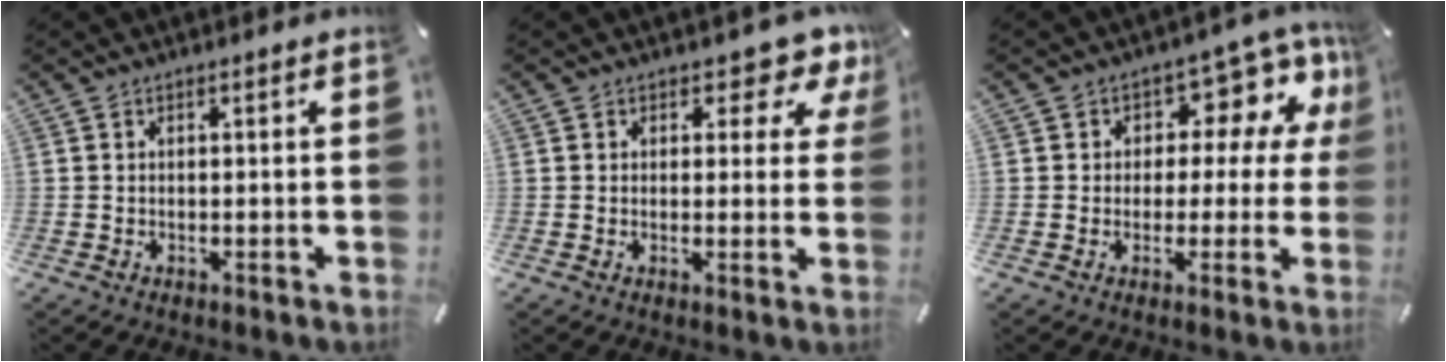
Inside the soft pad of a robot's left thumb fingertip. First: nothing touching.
{"total": 5.8, "force": [3.8, 3.2, 3.1], "torque": [-0.025, -0.026, 0.058]}
{"total": 9.9, "force": [3.6, 6.8, 6.2], "torque": [-0.075, -0.028, 0.061]}